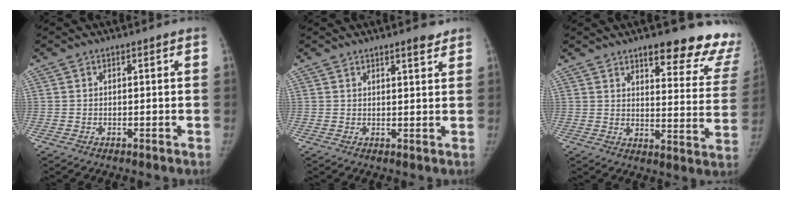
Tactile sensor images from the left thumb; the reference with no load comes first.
{"total": 2.7, "force": [2.1, 0.6, 1.6], "torque": [-0.016, -0.014, 0.028]}
{"total": 20.0, "force": [15.9, 5.6, 10.8], "torque": [-0.088, -0.099, 0.179]}